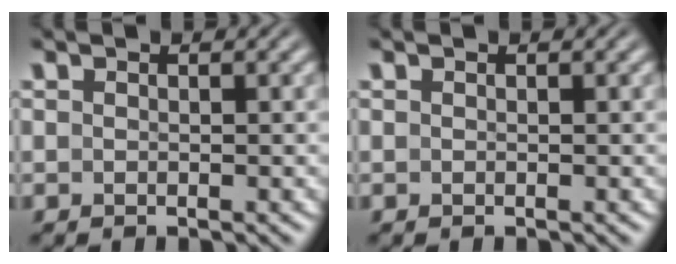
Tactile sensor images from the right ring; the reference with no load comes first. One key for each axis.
{"total": 0.0}